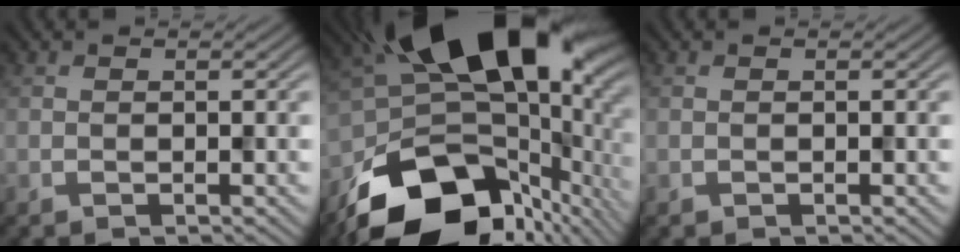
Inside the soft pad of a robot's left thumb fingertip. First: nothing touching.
{"total": 19.1, "force": [-4.3, 11.3, 14.8], "torque": [-0.241, -0.059, -0.049]}
{"total": 0.0}